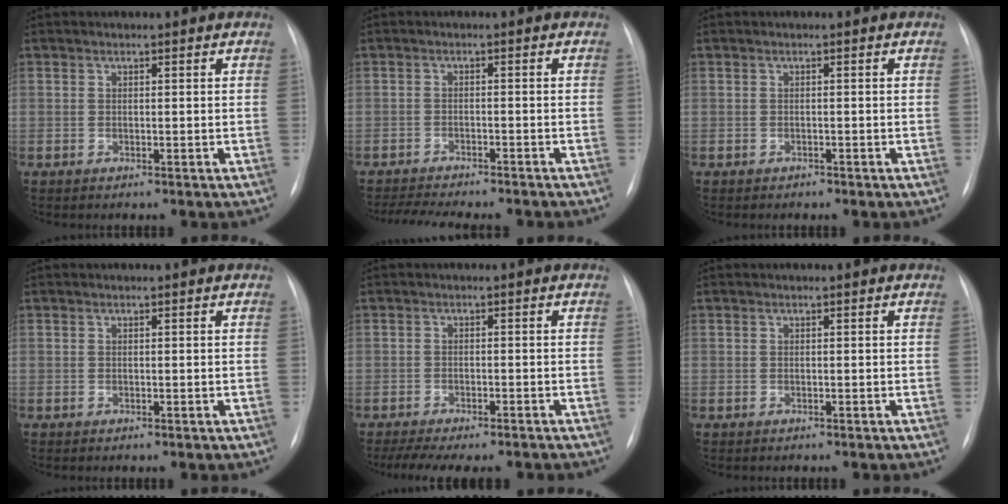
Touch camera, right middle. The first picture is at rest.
{"total": 11.3, "force": [-10.2, 1.7, 4.5], "torque": [-0.066, -0.008, -0.137]}
{"total": 0.5, "force": [-0.4, 0.2, 0.1], "torque": [-0.007, -0.001, -0.008]}
{"total": 0.0}
{"total": 10.2, "force": [-8.4, 3.1, 4.9], "torque": [-0.075, 0.000, -0.115]}
{"total": 0.0}